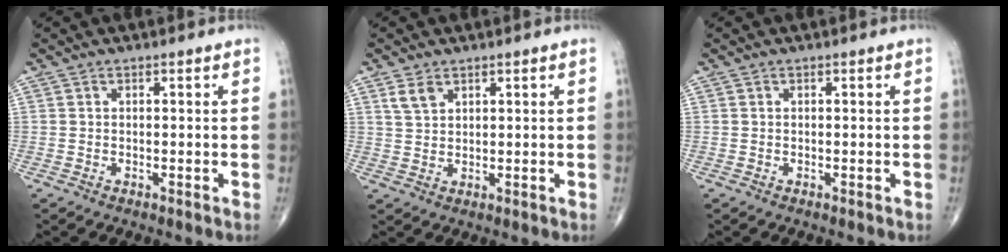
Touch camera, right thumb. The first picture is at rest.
{"total": 3.1, "force": [1.9, 1.8, 1.6], "torque": [-0.028, -0.006, 0.044]}
{"total": 0.0}